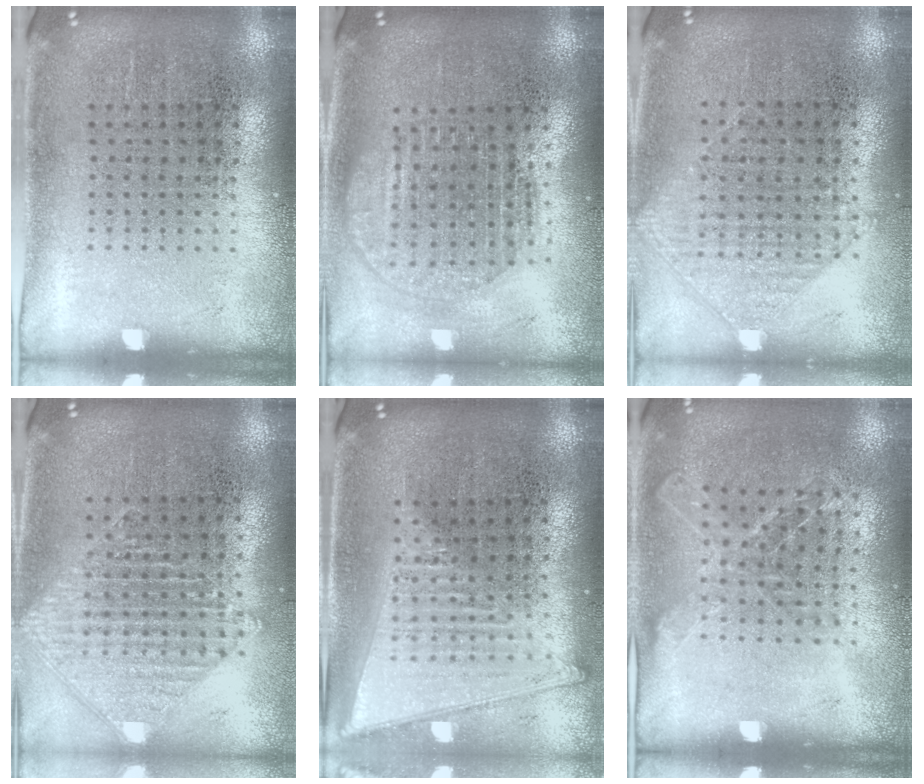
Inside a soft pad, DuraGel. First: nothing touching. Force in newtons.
{"total": 1.9, "press": 1.5, "slide": 1.0}
{"total": 0.9, "press": 0.8, "slide": 0.3}
{"total": 1.0, "press": 1.0, "slide": 0.1}
{"total": 1.8, "press": 1.6, "slide": 0.9}
{"total": 1.1, "press": 1.1, "slide": 0.0}